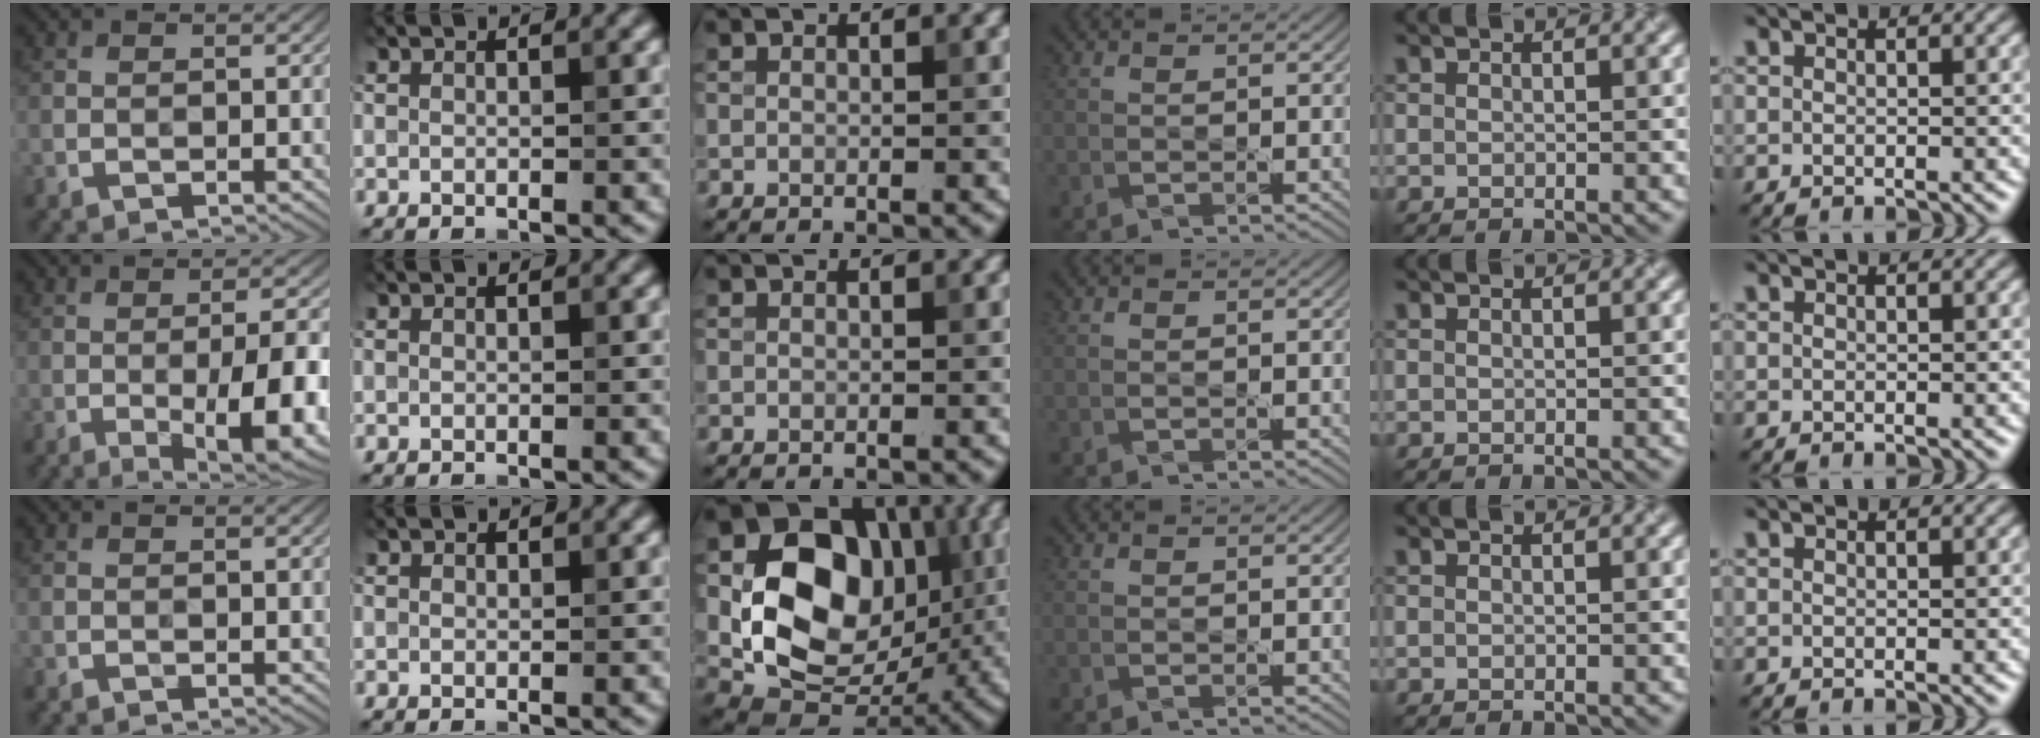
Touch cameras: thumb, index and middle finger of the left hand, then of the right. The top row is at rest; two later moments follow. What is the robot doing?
{"motion": "pour", "object": "kettle"}